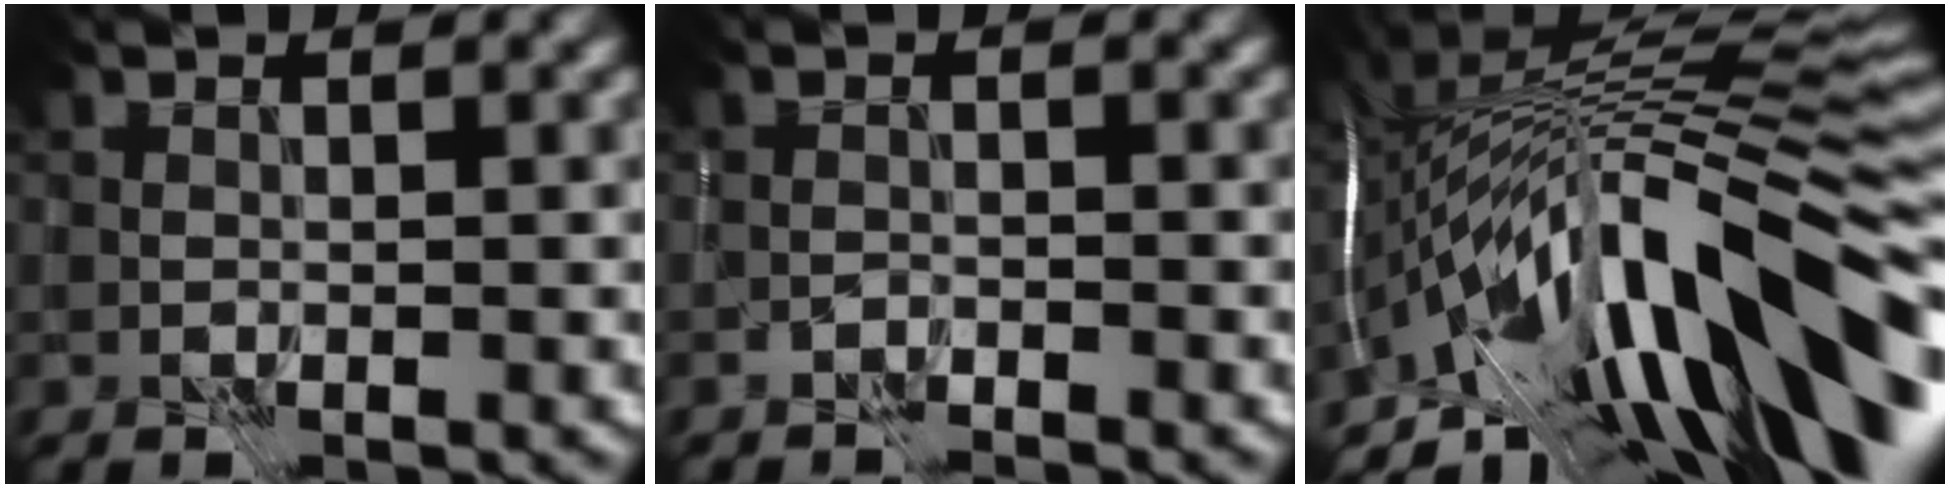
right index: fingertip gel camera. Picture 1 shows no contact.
{"total": 1.9, "force": [-1.8, 0.4, 0.4], "torque": [-0.005, 0.003, -0.040]}
{"total": 17.0, "force": [-6.8, 5.1, 14.7], "torque": [-0.228, 0.049, -0.135]}